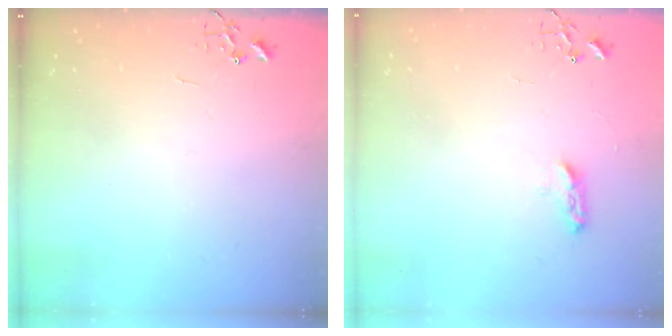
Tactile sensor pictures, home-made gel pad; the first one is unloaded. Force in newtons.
{"total": 5.3, "press": 5.2, "slide": 0.6}